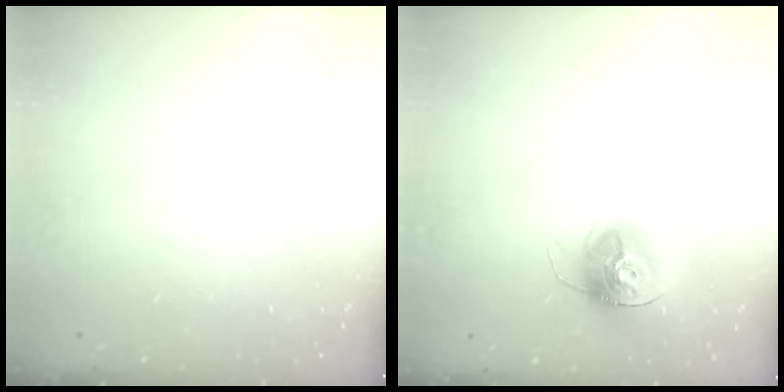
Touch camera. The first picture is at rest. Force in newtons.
{"total": 13.1, "press": 13.1, "slide": 0.7}